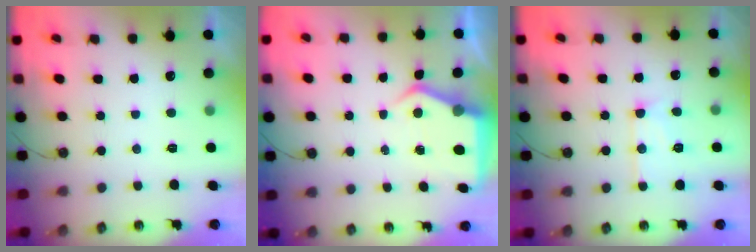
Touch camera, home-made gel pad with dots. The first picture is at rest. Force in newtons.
{"total": 6.0, "press": 5.9, "slide": 0.7}
{"total": 10.9, "press": 10.9, "slide": 1.0}